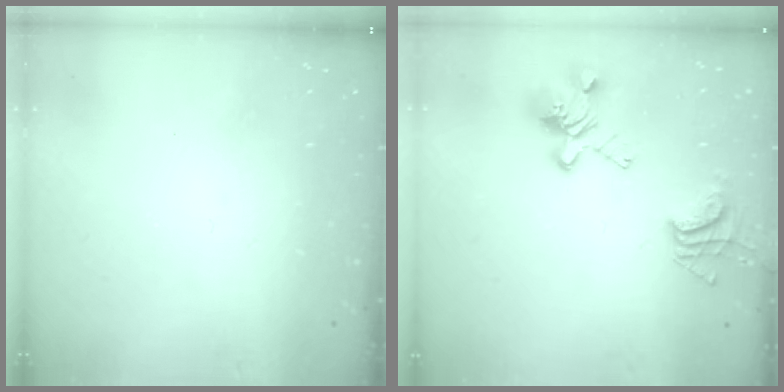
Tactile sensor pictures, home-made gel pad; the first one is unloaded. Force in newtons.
{"total": 9.9, "press": 9.6, "slide": 2.3}